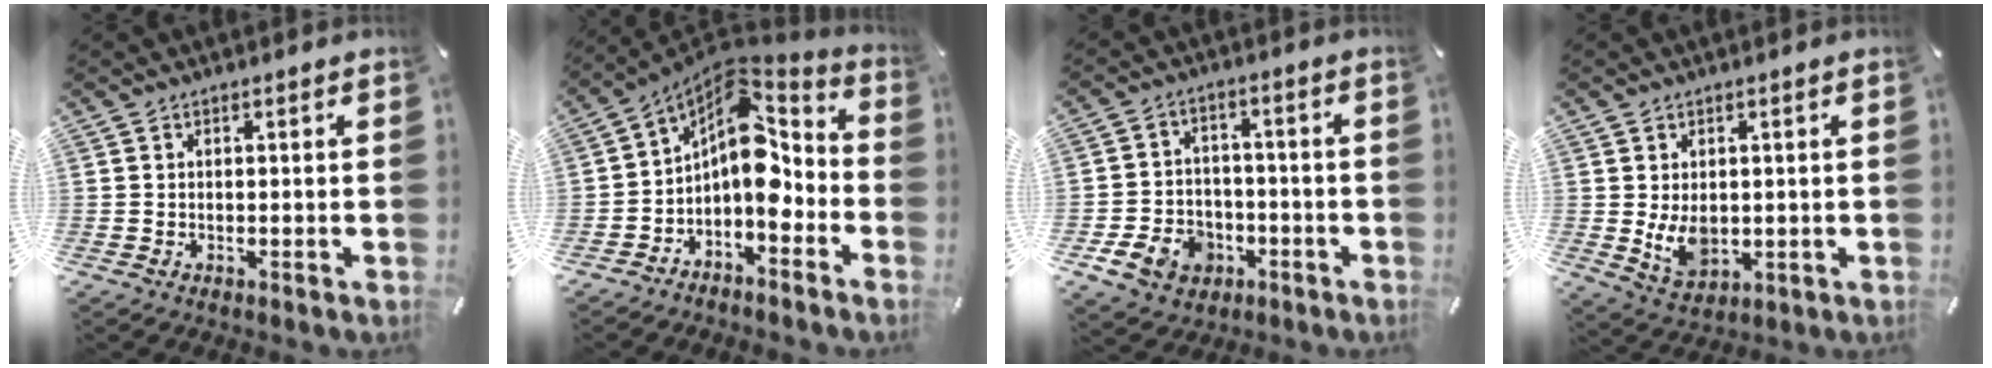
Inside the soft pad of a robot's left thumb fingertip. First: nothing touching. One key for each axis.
{"total": 11.6, "fx": 0.7, "fy": 7.5, "fz": 8.8, "tx": -0.139, "ty": -0.034, "tz": 0.004}
{"total": 9.4, "fx": -3.8, "fy": 7.5, "fz": 4.2, "tx": -0.090, "ty": 0.030, "tz": -0.068}
{"total": 6.5, "fx": 0.2, "fy": 4.8, "fz": 4.4, "tx": -0.089, "ty": -0.007, "tz": 0.003}